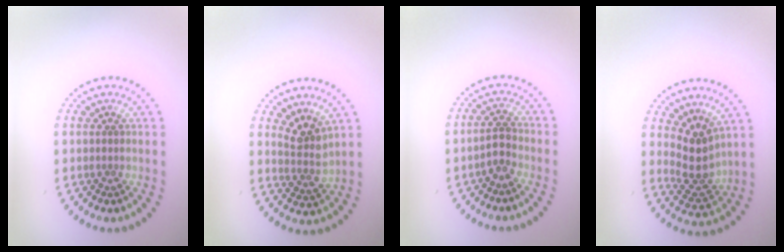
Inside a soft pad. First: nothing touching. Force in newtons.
{"total": 2.8, "press": 2.0, "slide": 1.9}
{"total": 1.9, "press": 1.6, "slide": 0.9}
{"total": 3.4, "press": 2.9, "slide": 1.8}